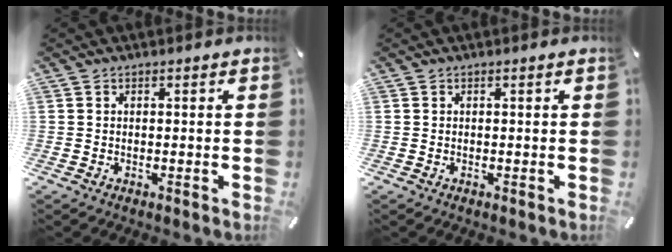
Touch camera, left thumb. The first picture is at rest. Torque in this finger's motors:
{"motor_torque": [0.00, 0.00, -0.01, 0.10, 0.00]}